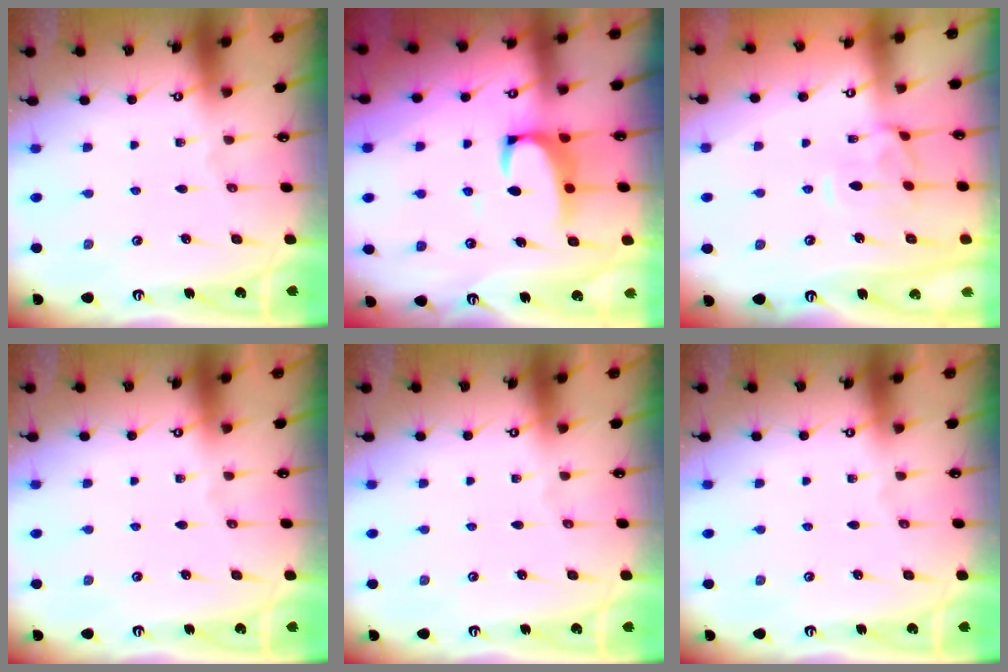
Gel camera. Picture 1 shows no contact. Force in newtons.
{"total": 3.0, "press": 2.8, "slide": 1.0}
{"total": 2.6, "press": 2.4, "slide": 1.0}
{"total": 0.0}
{"total": 0.0}
{"total": 0.0}